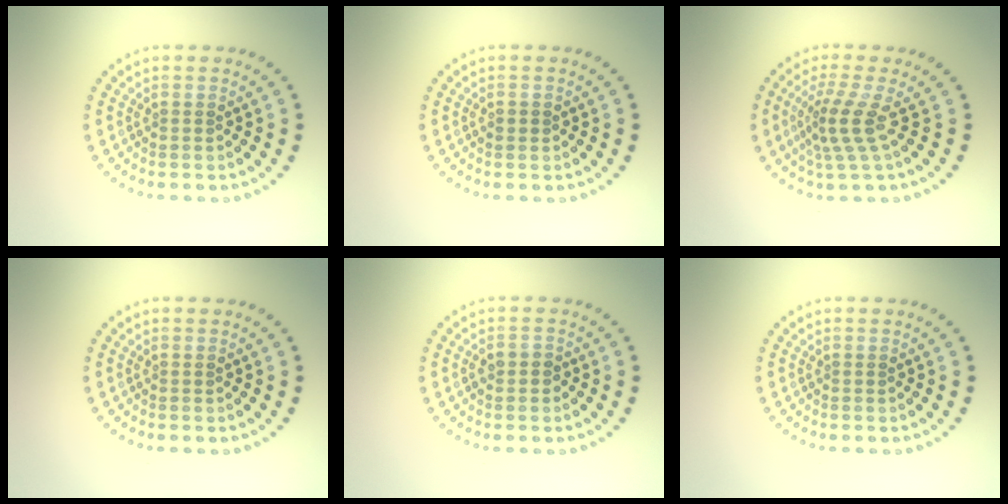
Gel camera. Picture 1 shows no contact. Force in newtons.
{"total": 0.9, "press": 0.9, "slide": 0.1}
{"total": 3.4, "press": 2.4, "slide": 2.4}
{"total": 0.0}
{"total": 1.4, "press": 1.3, "slide": 0.5}
{"total": 0.0}